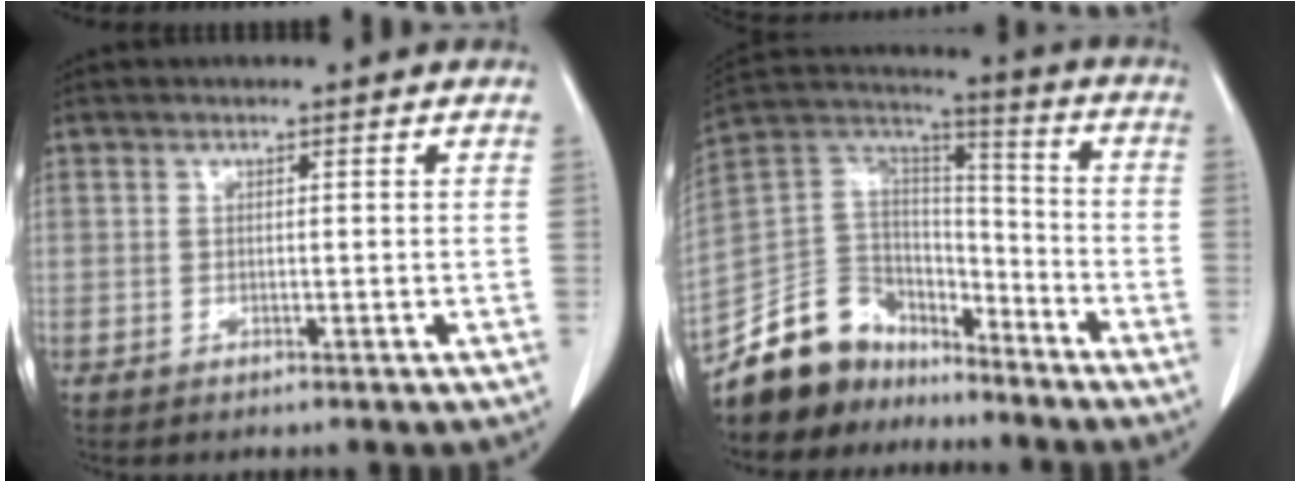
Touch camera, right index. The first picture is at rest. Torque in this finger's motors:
{"motor_torque": [-0.40, -0.22, -0.05, -0.08]}